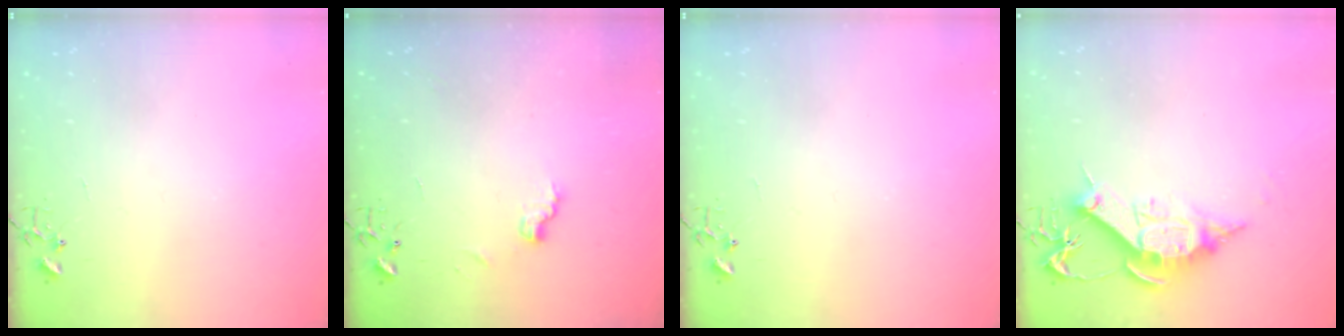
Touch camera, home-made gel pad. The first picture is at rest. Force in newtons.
{"total": 6.7, "press": 6.6, "slide": 0.7}
{"total": 0.0}
{"total": 11.9, "press": 11.9, "slide": 0.7}